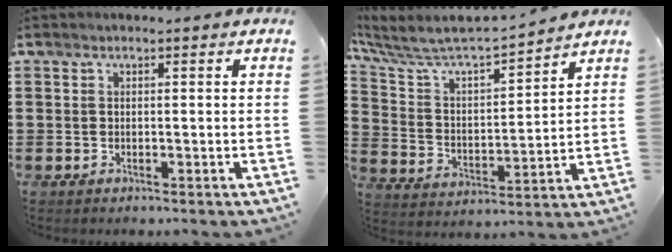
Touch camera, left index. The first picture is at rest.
{"total": 5.9, "force": [5.5, 0.6, 2.0], "torque": [-0.069, -0.046, 0.086]}